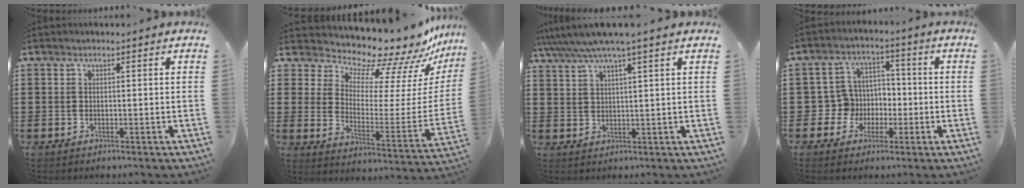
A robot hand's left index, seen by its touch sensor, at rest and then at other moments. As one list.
[{"total": 9.8, "force": [9.1, 2.3, 2.6], "torque": [-0.067, -0.096, 0.152]}, {"total": 5.2, "force": [3.9, -0.2, 3.5], "torque": [-0.079, -0.011, 0.066]}, {"total": 6.0, "force": [-0.8, 5.8, 1.1], "torque": [-0.053, 0.006, -0.016]}]